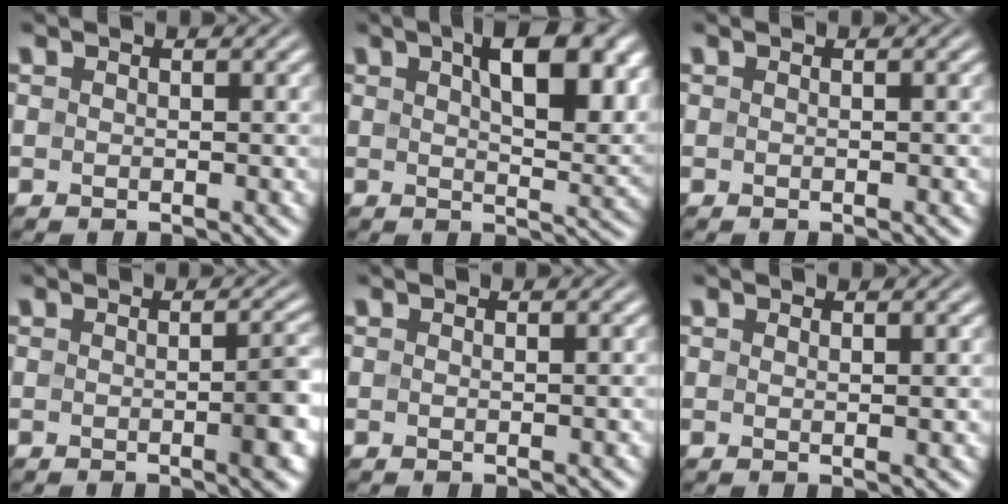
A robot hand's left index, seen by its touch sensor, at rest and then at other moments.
{"total": 8.3, "force": [3.2, 3.2, 6.9], "torque": [-0.099, 0.005, 0.051]}
{"total": 0.8, "force": [-0.2, 0.1, 0.8], "torque": [-0.007, 0.000, -0.005]}
{"total": 2.9, "force": [-0.6, 0.5, 2.8], "torque": [-0.037, 0.000, -0.008]}
{"total": 0.8, "force": [-0.1, 0.0, 0.8], "torque": [-0.010, 0.000, -0.003]}
{"total": 0.8, "force": [0.3, 0.1, 0.7], "torque": [-0.012, -0.002, 0.006]}